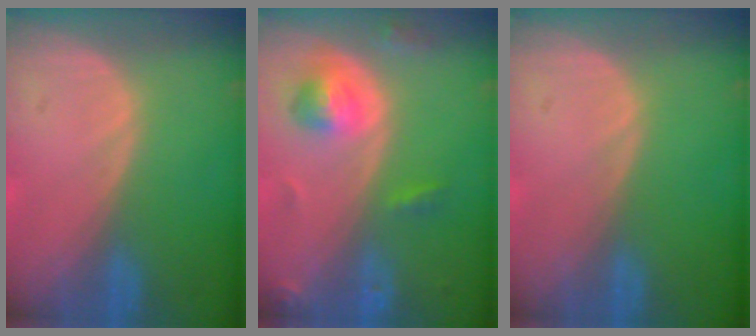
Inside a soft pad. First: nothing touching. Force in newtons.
{"total": 5.4, "press": 5.0, "slide": 2.1}
{"total": 0.0}